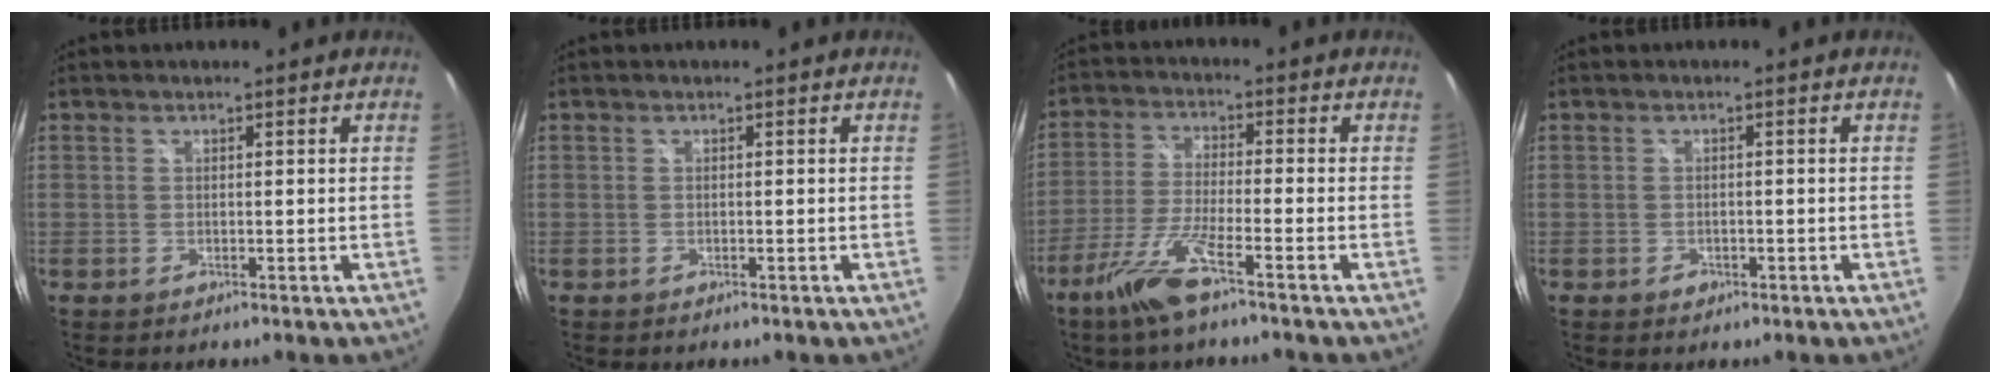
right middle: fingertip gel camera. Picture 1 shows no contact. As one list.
[{"total": 0.0}, {"total": 9.0, "force": [-6.0, 0.5, 6.8], "torque": [-0.150, -0.012, -0.116]}, {"total": 1.5, "force": [-0.8, 1.1, 0.5], "torque": [-0.010, -0.003, -0.012]}]